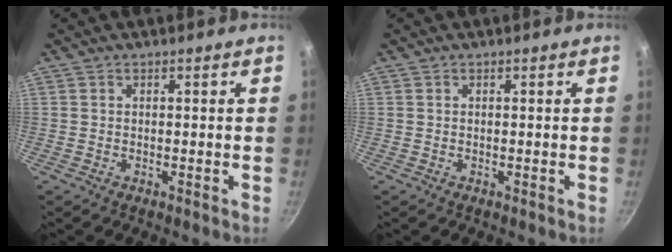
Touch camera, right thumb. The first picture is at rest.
{"total": 0.0}